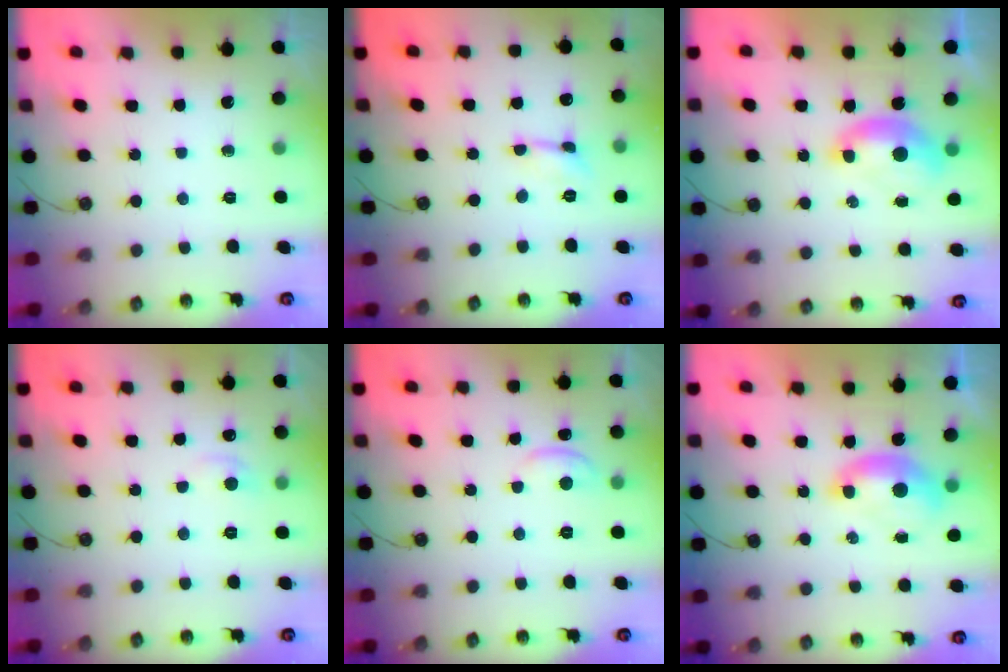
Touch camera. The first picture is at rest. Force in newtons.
{"total": 0.8, "press": 0.8, "slide": 0.1}
{"total": 1.7, "press": 1.6, "slide": 0.7}
{"total": 1.4, "press": 1.2, "slide": 0.7}
{"total": 0.9, "press": 0.8, "slide": 0.4}
{"total": 1.6, "press": 1.5, "slide": 0.6}